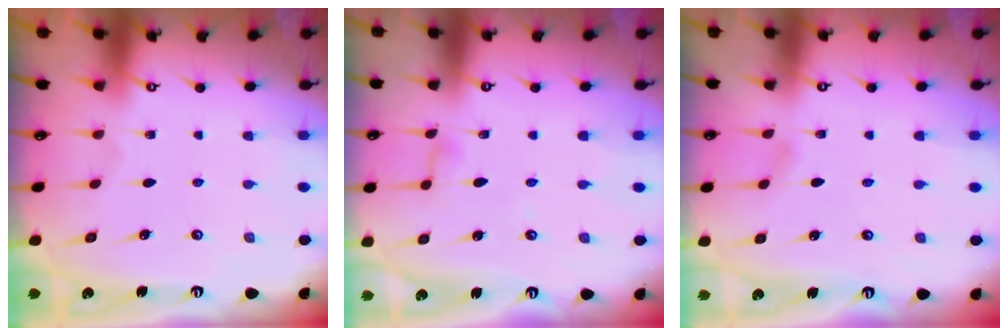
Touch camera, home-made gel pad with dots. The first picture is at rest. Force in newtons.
{"total": 3.6, "press": 3.6, "slide": 0.4}
{"total": 3.0, "press": 3.0, "slide": 0.4}